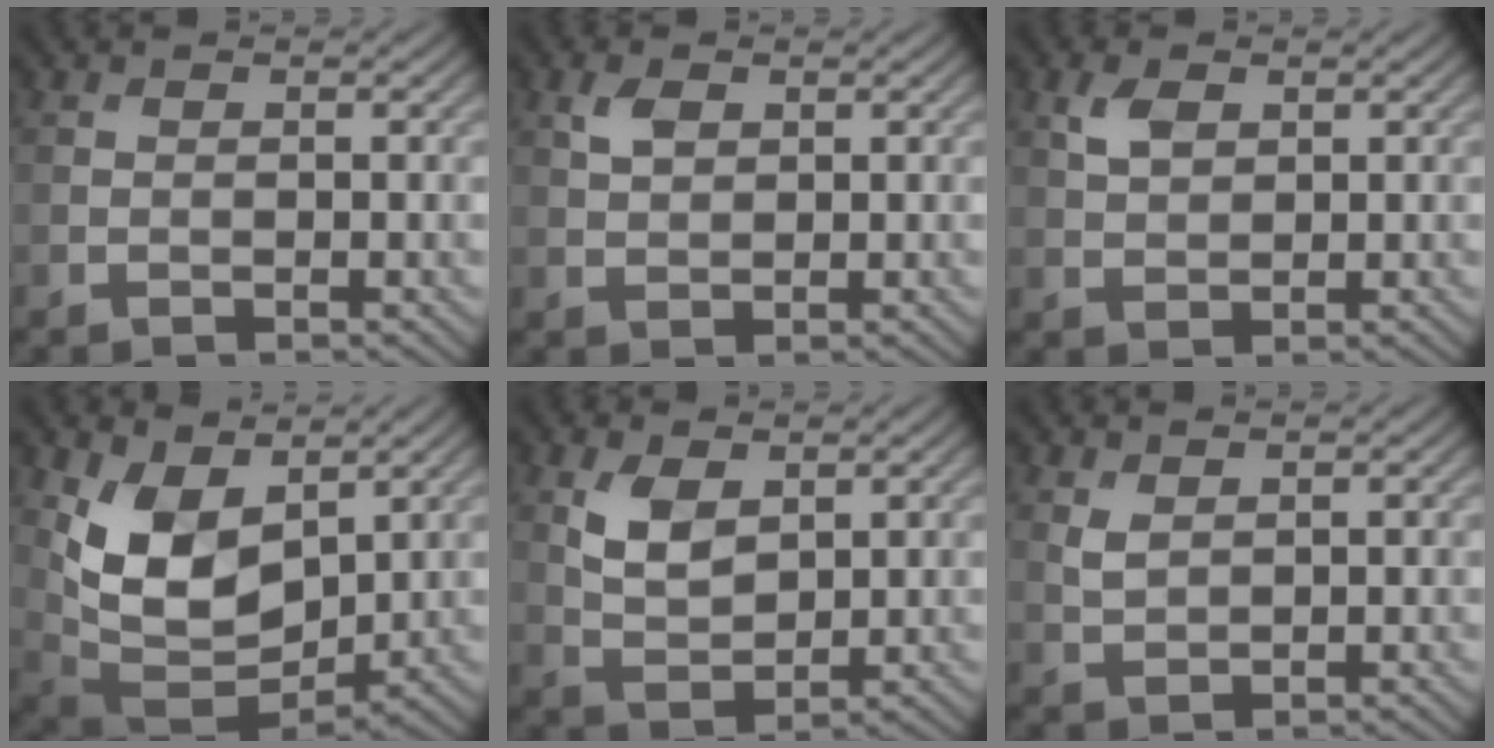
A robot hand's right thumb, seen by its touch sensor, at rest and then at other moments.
{"total": 2.3, "force": [1.1, 1.3, 1.5], "torque": [-0.038, 0.003, 0.022]}
{"total": 2.9, "force": [1.3, 1.7, 1.9], "torque": [-0.046, 0.003, 0.027]}
{"total": 10.5, "force": [4.1, 6.3, 7.3], "torque": [-0.155, -0.011, 0.075]}
{"total": 4.8, "force": [2.0, 2.7, 3.5], "torque": [-0.084, -0.004, 0.042]}
{"total": 1.7, "force": [1.0, 0.9, 1.1], "torque": [-0.031, -0.003, 0.025]}